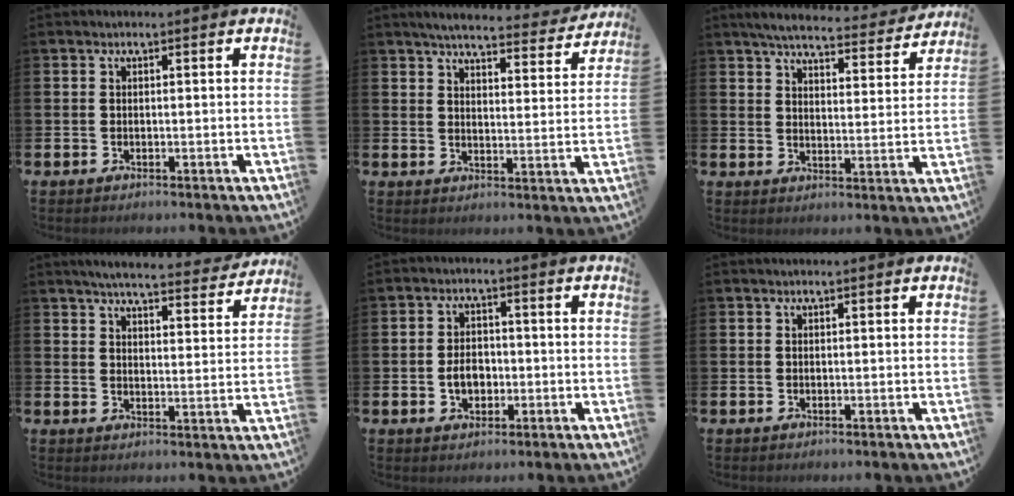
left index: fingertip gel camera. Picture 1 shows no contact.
{"total": 5.1, "force": [4.8, 0.7, 1.6], "torque": [-0.032, -0.034, 0.077]}
{"total": 5.8, "force": [5.4, 0.8, 1.8], "torque": [-0.039, -0.037, 0.089]}
{"total": 5.5, "force": [5.3, 0.4, 1.5], "torque": [-0.032, -0.036, 0.088]}
{"total": 3.6, "force": [-0.8, 2.7, 2.3], "torque": [-0.023, -0.004, -0.023]}
{"total": 0.0}